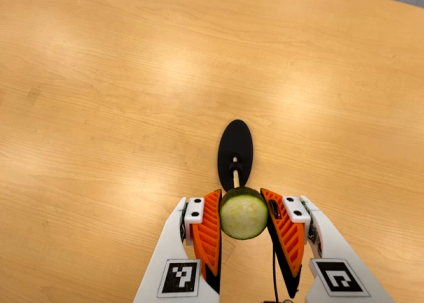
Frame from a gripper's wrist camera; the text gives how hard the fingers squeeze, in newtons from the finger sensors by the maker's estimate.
{"total": 11.4, "left": 10.0, "right": 12.9}